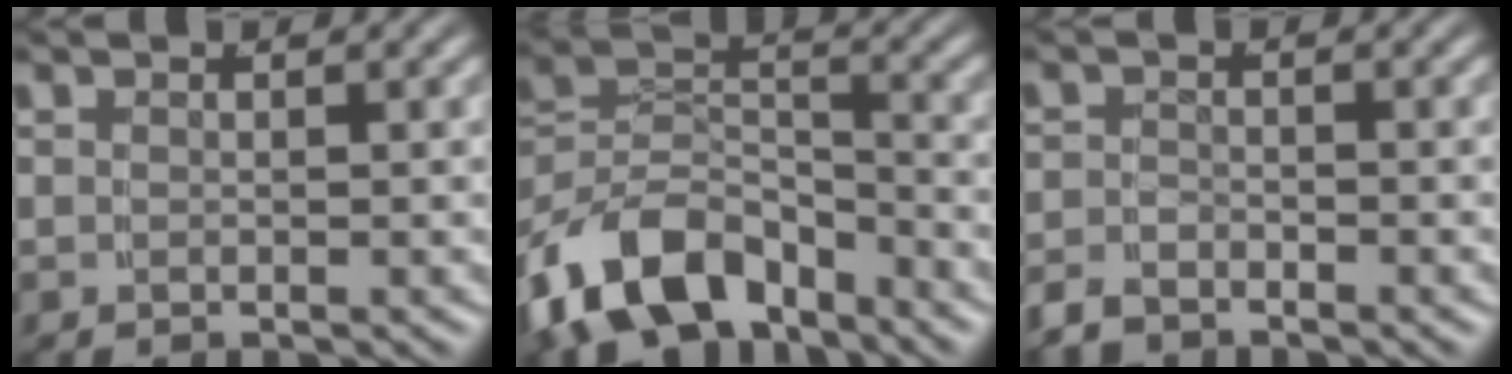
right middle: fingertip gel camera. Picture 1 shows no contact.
{"total": 11.2, "force": [-6.5, 7.4, 5.3], "torque": [-0.112, -0.041, -0.096]}
{"total": 2.4, "force": [-2.3, 0.7, 0.4], "torque": [-0.012, -0.015, -0.035]}